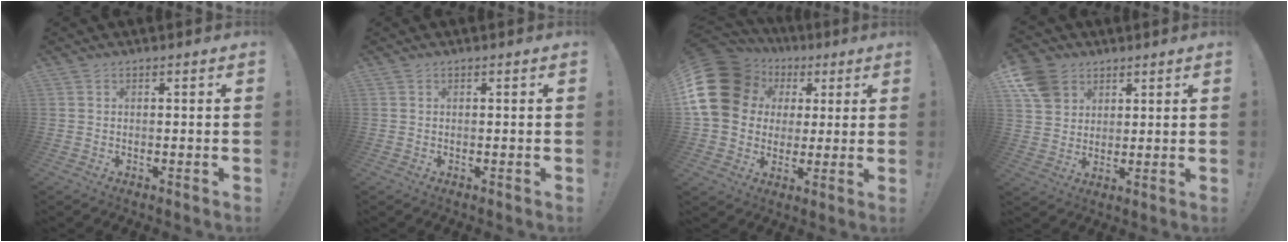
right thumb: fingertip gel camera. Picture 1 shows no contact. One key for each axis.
{"total": 0.0}
{"total": 19.6, "fx": 5.2, "fy": 15.9, "fz": 10.2, "tx": -0.182, "ty": -0.017, "tz": 0.115}
{"total": 9.7, "fx": 5.1, "fy": 7.5, "fz": 3.4, "tx": -0.061, "ty": -0.022, "tz": 0.106}